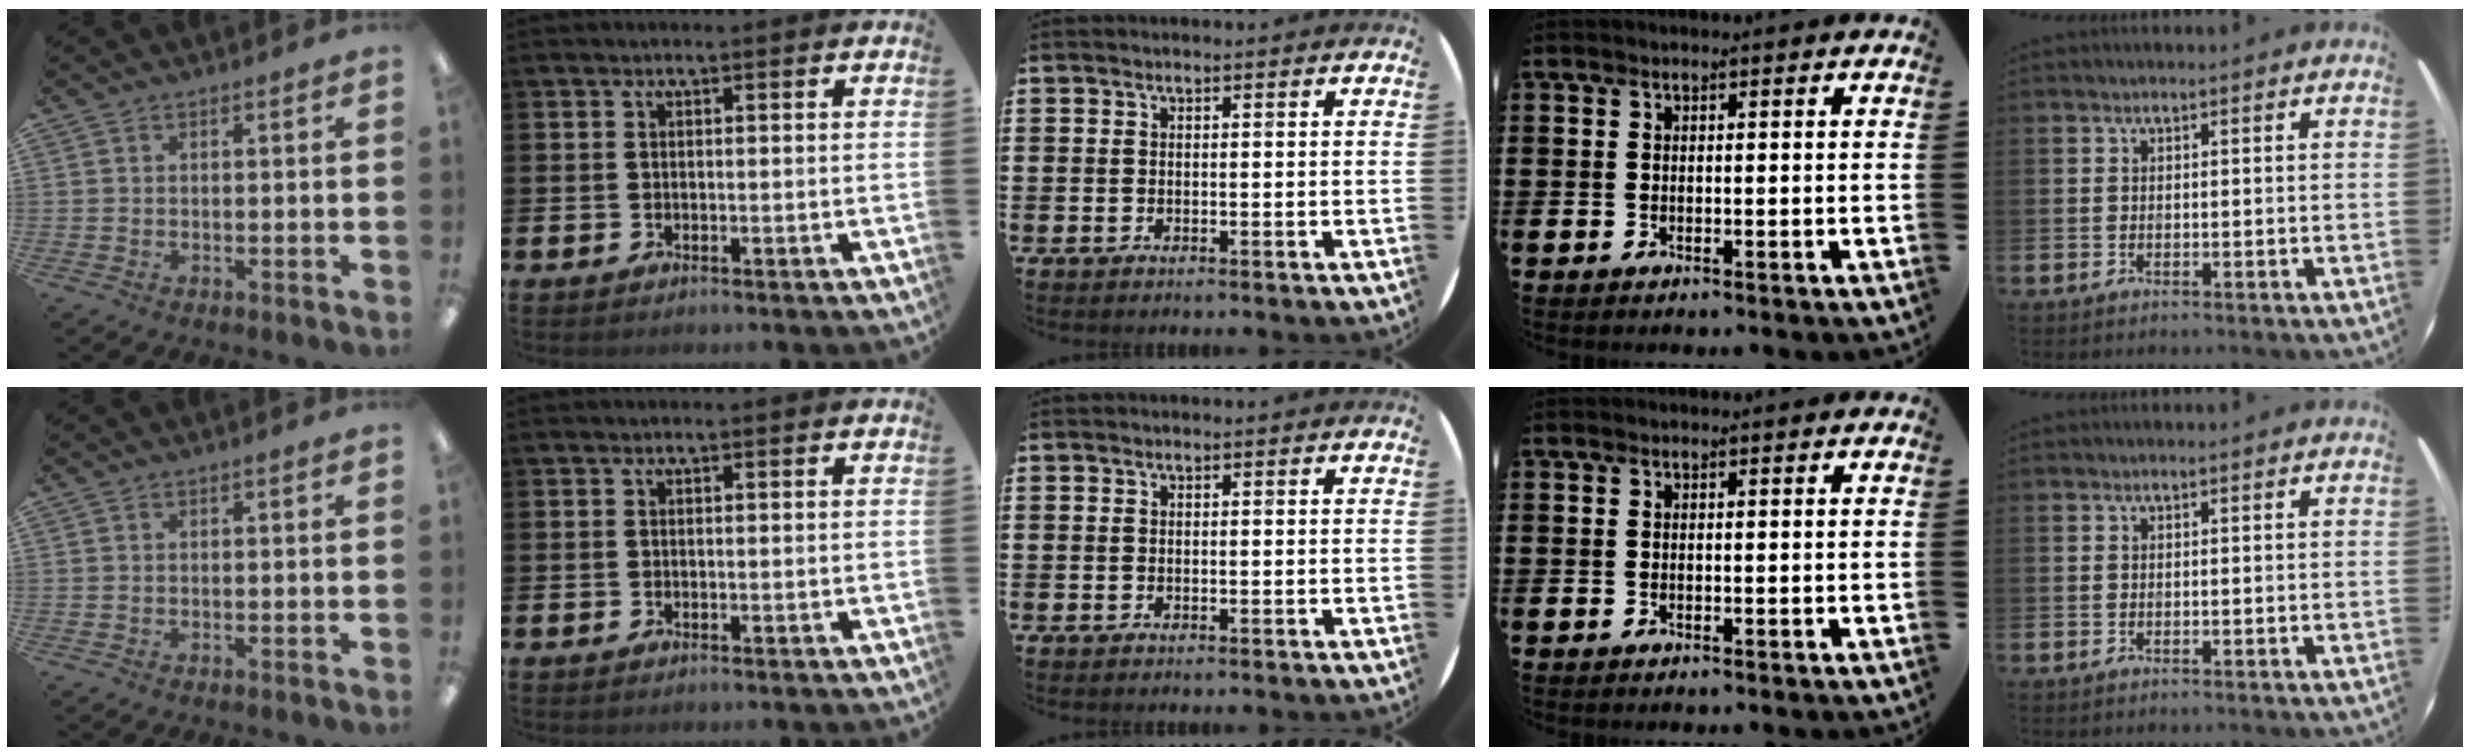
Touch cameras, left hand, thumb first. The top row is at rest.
{}